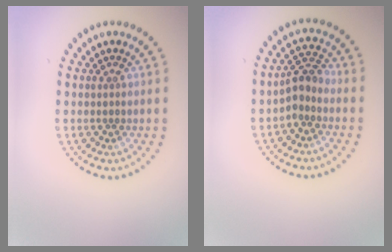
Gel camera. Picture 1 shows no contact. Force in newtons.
{"total": 2.5, "press": 2.1, "slide": 1.5}